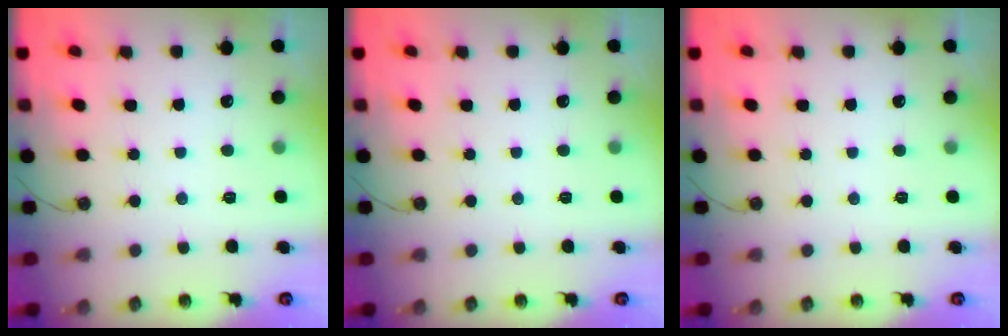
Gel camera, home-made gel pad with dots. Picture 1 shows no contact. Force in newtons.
{"total": 0.0}
{"total": 0.0}